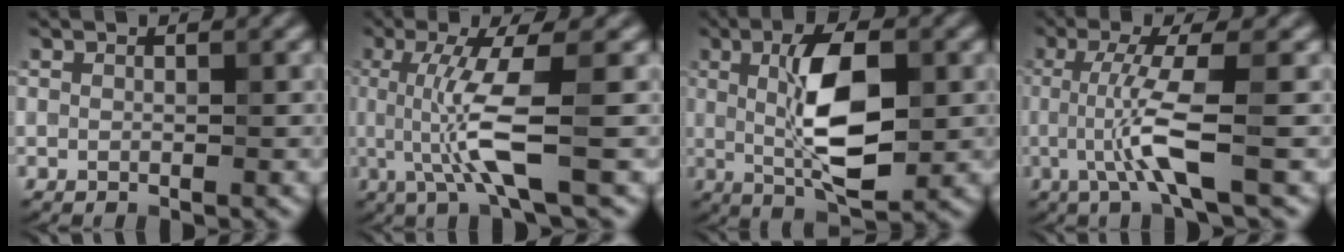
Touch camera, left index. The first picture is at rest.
{"total": 5.8, "force": [-0.2, 0.9, 5.7], "torque": [-0.122, -0.006, 0.001]}
{"total": 7.7, "force": [0.5, 2.7, 7.2], "torque": [-0.126, -0.001, 0.007]}
{"total": 4.8, "force": [-0.8, 0.6, 4.7], "torque": [-0.099, 0.000, -0.017]}